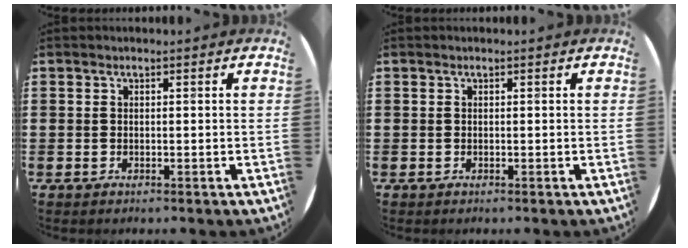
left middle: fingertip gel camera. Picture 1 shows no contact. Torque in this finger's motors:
{"motor_torque": [0.00, -0.05, 0.00, 0.00]}